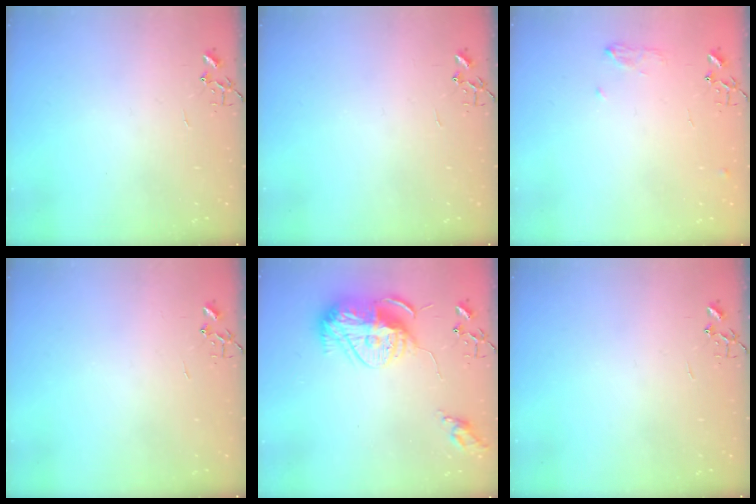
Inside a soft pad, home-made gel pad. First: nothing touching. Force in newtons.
{"total": 0.0}
{"total": 6.6, "press": 6.5, "slide": 1.1}
{"total": 0.0}
{"total": 14.8, "press": 14.8, "slide": 1.2}
{"total": 0.0}